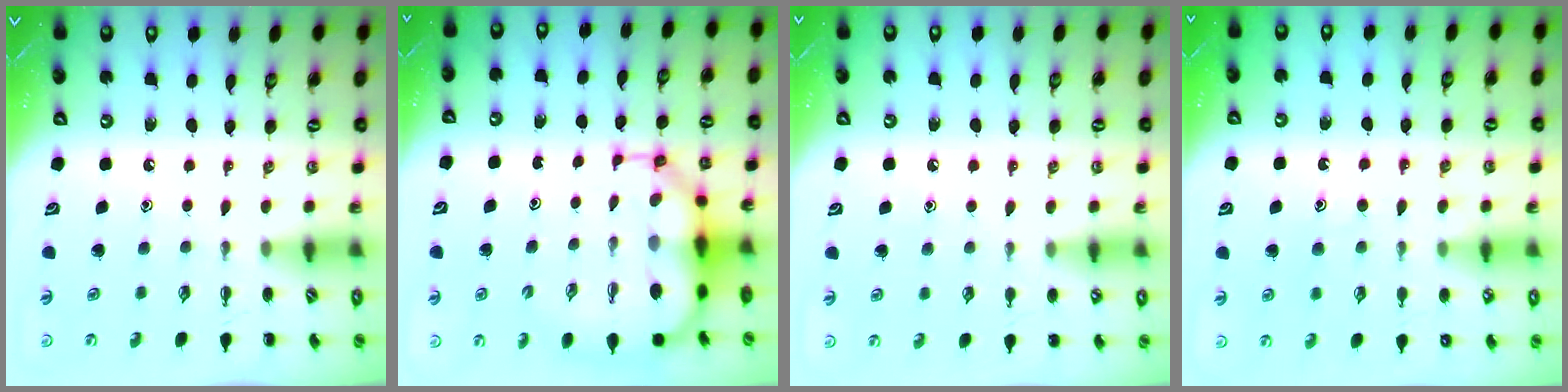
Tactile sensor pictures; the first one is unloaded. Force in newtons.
{"total": 10.8, "press": 10.3, "slide": 2.9}
{"total": 5.8, "press": 5.5, "slide": 1.7}
{"total": 10.5, "press": 10.5, "slide": 0.6}